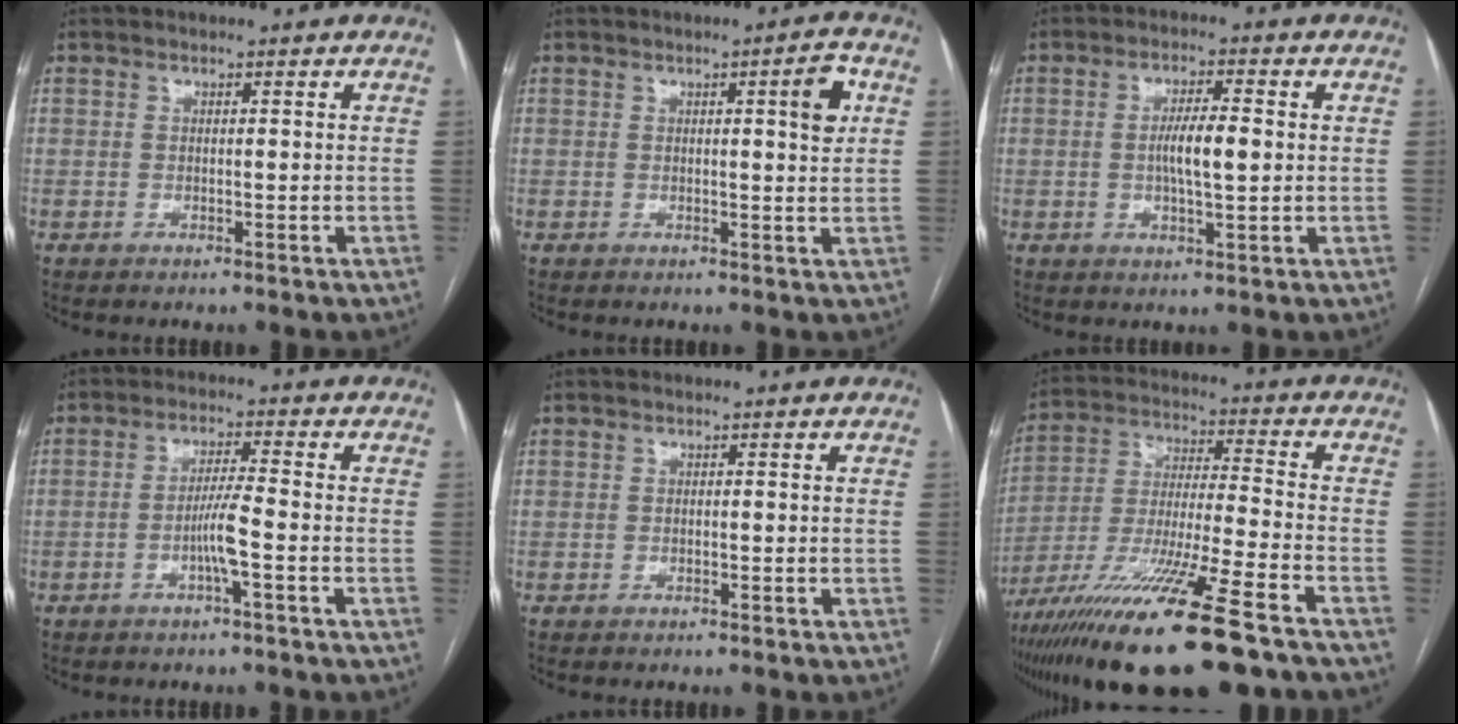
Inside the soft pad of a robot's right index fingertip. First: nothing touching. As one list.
[{"total": 4.2, "force": [1.4, 0.3, 3.9], "torque": [-0.052, -0.002, 0.017]}, {"total": 5.5, "force": [0.2, 0.9, 5.4], "torque": [-0.101, 0.004, 0.002]}, {"total": 4.3, "force": [-1.5, -0.4, 4.0], "torque": [-0.081, 0.001, -0.031]}, {"total": 0.0}, {"total": 21.1, "force": [-14.2, 0.8, 15.6], "torque": [-0.277, -0.056, -0.251]}]